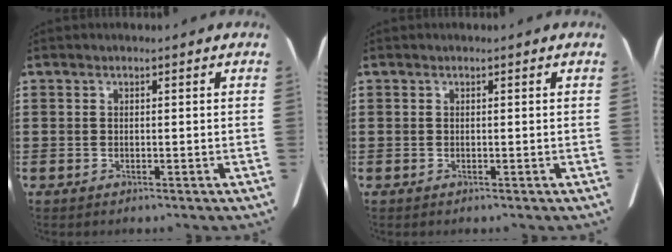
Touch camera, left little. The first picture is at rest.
{"total": 0.0}